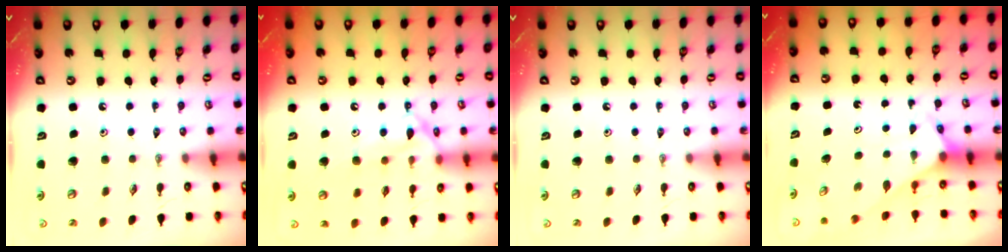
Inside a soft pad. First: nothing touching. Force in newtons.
{"total": 15.1, "press": 15.0, "slide": 1.0}
{"total": 0.0}
{"total": 2.9, "press": 2.9, "slide": 0.2}